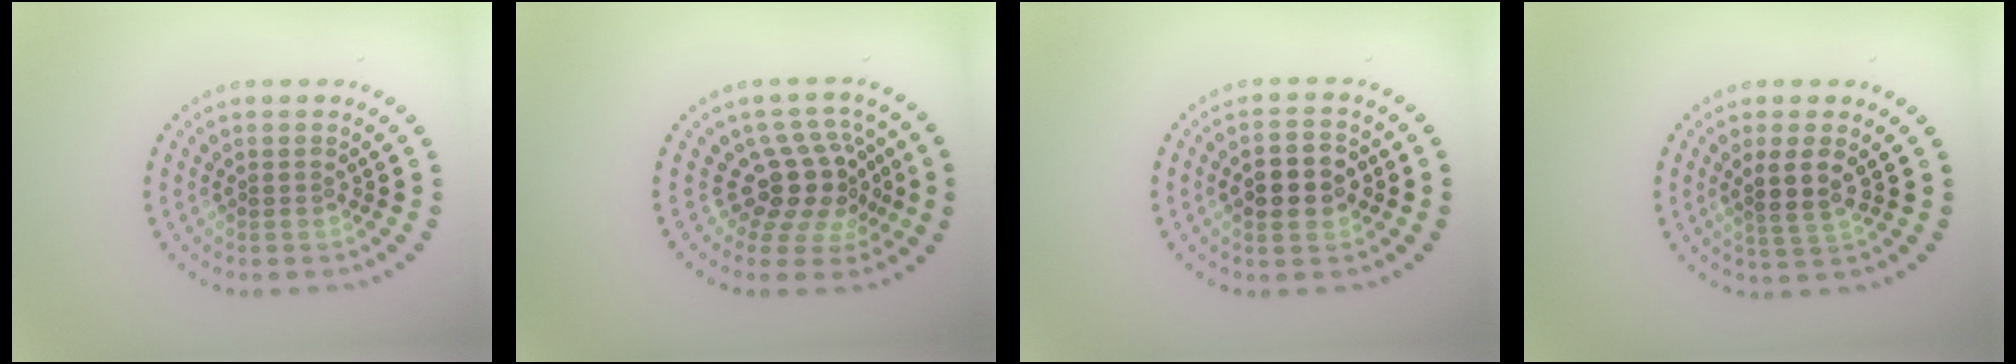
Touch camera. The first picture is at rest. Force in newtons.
{"total": 4.5, "press": 3.4, "slide": 3.0}
{"total": 4.3, "press": 4.3, "slide": 0.1}
{"total": 2.6, "press": 2.2, "slide": 1.4}